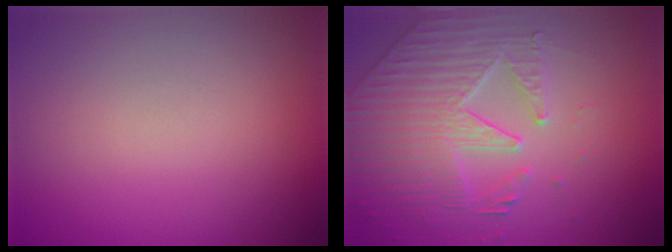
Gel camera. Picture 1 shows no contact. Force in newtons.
{"total": 4.2, "press": 3.9, "slide": 1.6}